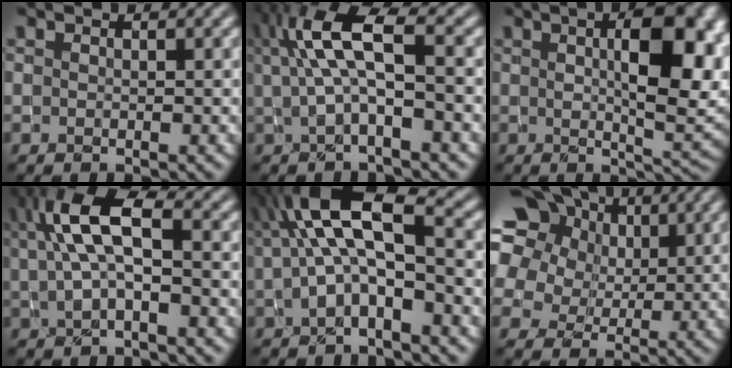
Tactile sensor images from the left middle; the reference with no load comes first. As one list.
[{"total": 6.3, "force": [1.1, 2.0, 5.9], "torque": [-0.124, 0.008, 0.016]}, {"total": 10.1, "force": [2.3, 3.6, 9.2], "torque": [-0.120, 0.002, 0.038]}, {"total": 6.3, "force": [1.0, 2.5, 5.6], "torque": [-0.115, 0.010, 0.014]}, {"total": 7.8, "force": [1.1, 2.8, 7.2], "torque": [-0.135, 0.016, 0.010]}, {"total": 16.5, "force": [7.8, 12.2, 7.9], "torque": [-0.202, 0.046, 0.149]}]